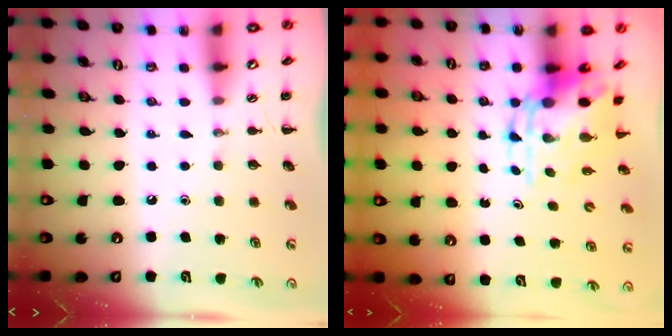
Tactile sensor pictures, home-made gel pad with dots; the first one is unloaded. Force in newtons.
{"total": 7.0, "press": 6.8, "slide": 1.6}